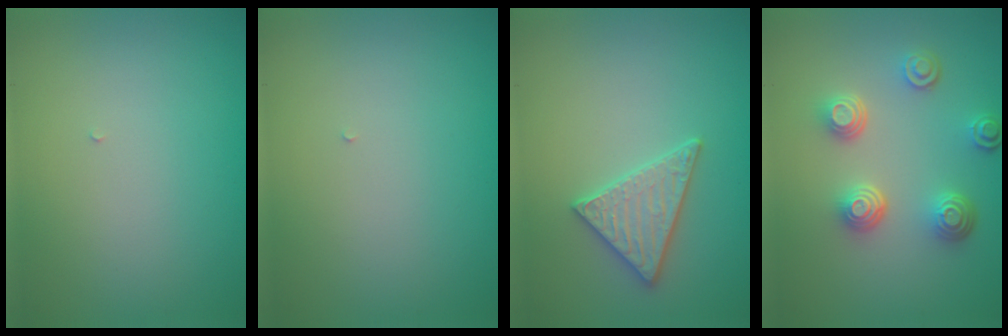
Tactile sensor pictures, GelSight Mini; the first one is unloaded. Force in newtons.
{"total": 0.0}
{"total": 3.0, "press": 3.0, "slide": 0.2}
{"total": 4.4, "press": 3.4, "slide": 2.8}